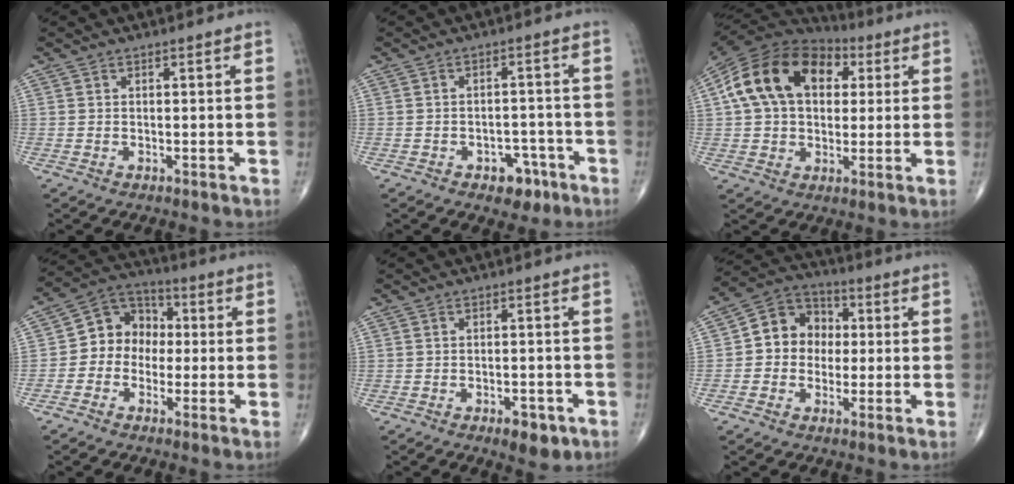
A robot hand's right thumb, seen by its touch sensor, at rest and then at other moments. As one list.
[{"total": 5.5, "force": [-3.1, 3.6, 2.7], "torque": [-0.006, 0.027, -0.040]}, {"total": 20.4, "force": [5.0, 13.9, 14.1], "torque": [-0.241, 0.026, 0.077]}, {"total": 9.4, "force": [-0.7, 8.1, 4.7], "torque": [-0.036, 0.037, -0.031]}, {"total": 4.9, "force": [-2.6, 2.3, 3.5], "torque": [-0.038, 0.008, -0.030]}, {"total": 10.1, "force": [0.3, 8.8, 5.1], "torque": [-0.046, 0.029, -0.010]}]